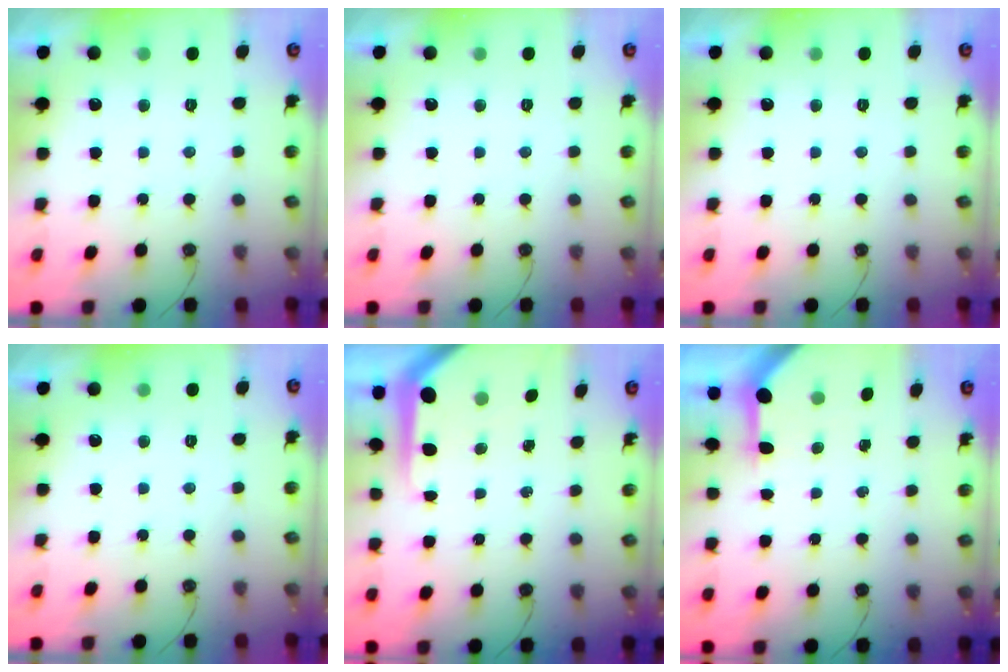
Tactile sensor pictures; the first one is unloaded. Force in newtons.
{"total": 0.0}
{"total": 0.0}
{"total": 0.0}
{"total": 5.5, "press": 5.5, "slide": 0.7}
{"total": 3.2, "press": 3.2, "slide": 0.2}